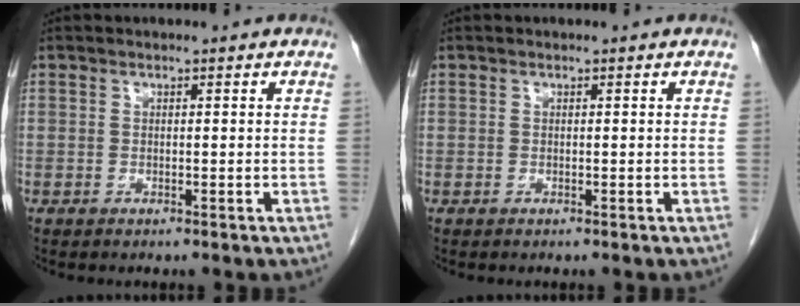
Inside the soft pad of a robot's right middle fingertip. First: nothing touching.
{"total": 0.0}